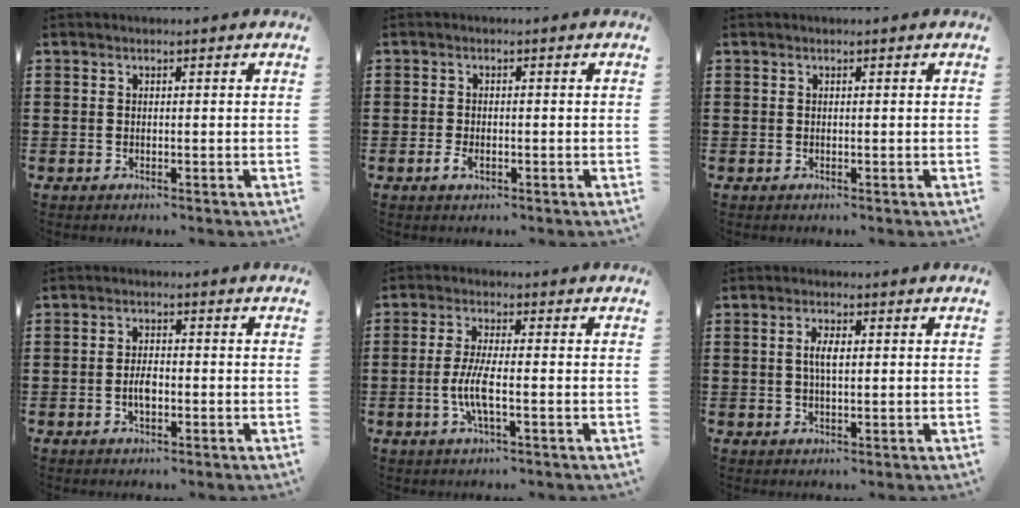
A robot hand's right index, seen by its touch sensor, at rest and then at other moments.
{"total": 1.8, "force": [-0.7, 0.8, 1.4], "torque": [-0.034, -0.003, -0.016]}
{"total": 0.0}
{"total": 2.8, "force": [-0.8, 1.3, 2.4], "torque": [-0.053, 0.002, -0.017]}
{"total": 5.4, "force": [-1.4, 1.0, 5.1], "torque": [-0.116, -0.009, -0.034]}
{"total": 3.1, "force": [0.3, 1.1, 2.9], "torque": [-0.058, 0.003, 0.003]}